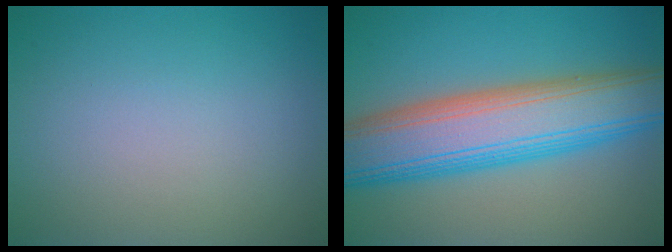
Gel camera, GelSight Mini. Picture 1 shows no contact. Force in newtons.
{"total": 11.1, "press": 11.1, "slide": 0.2}